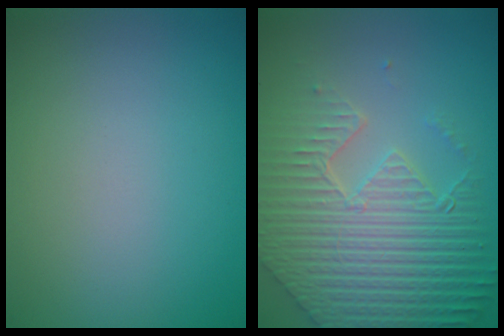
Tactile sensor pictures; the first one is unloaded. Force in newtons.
{"total": 9.2, "press": 6.5, "slide": 6.5}